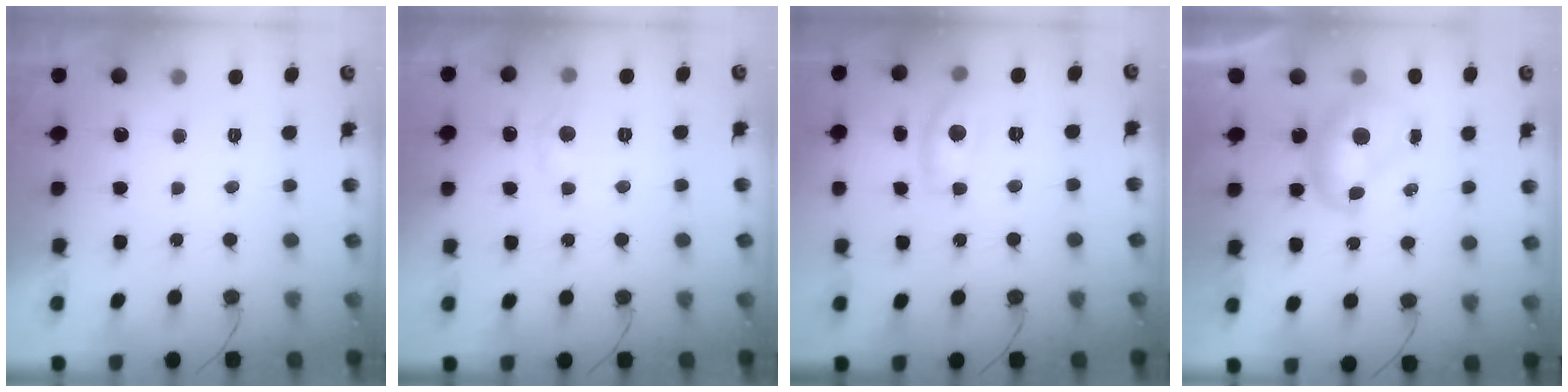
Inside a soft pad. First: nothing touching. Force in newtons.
{"total": 6.3, "press": 6.3, "slide": 0.7}
{"total": 9.6, "press": 9.6, "slide": 0.6}
{"total": 8.3, "press": 8.3, "slide": 0.7}